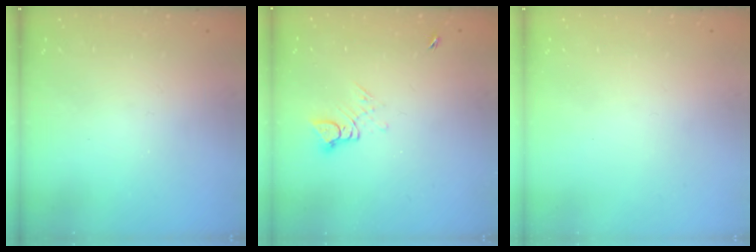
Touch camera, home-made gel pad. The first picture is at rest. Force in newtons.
{"total": 3.4, "press": 3.4, "slide": 0.4}
{"total": 0.0}